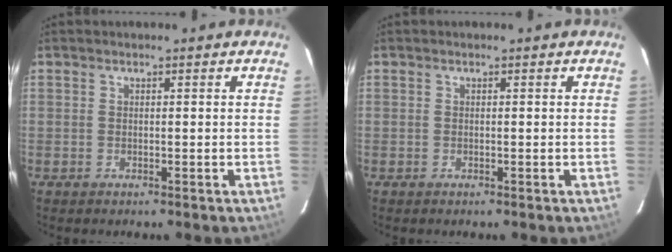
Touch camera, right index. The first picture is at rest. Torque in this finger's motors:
{"motor_torque": [0.02, 0.02, 0.03, 0.01]}